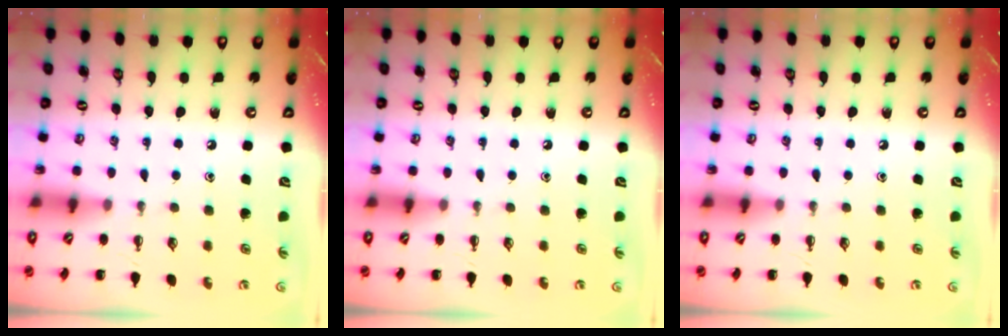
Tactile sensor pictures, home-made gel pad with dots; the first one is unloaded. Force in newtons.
{"total": 0.0}
{"total": 0.0}